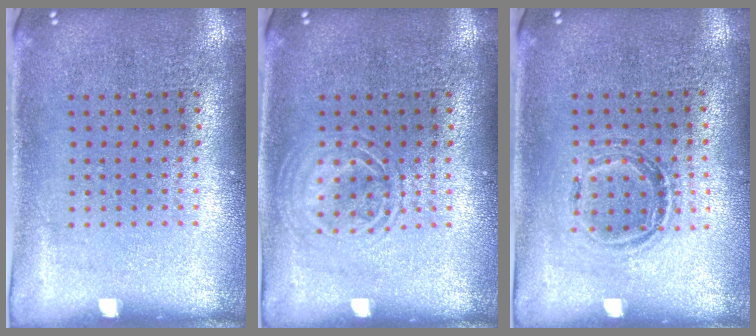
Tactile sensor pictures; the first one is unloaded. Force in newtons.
{"total": 2.0, "press": 1.9, "slide": 0.3}
{"total": 1.1, "press": 1.0, "slide": 0.4}